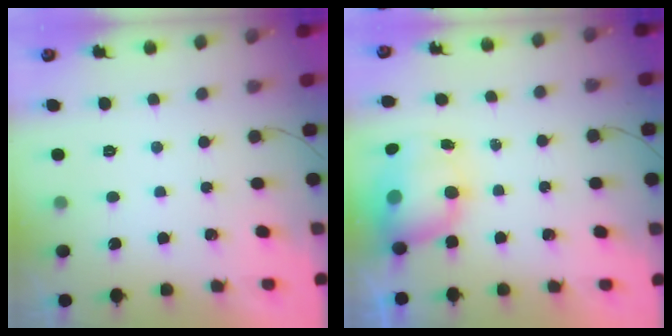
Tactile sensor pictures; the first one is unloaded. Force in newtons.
{"total": 9.0, "press": 8.7, "slide": 2.4}